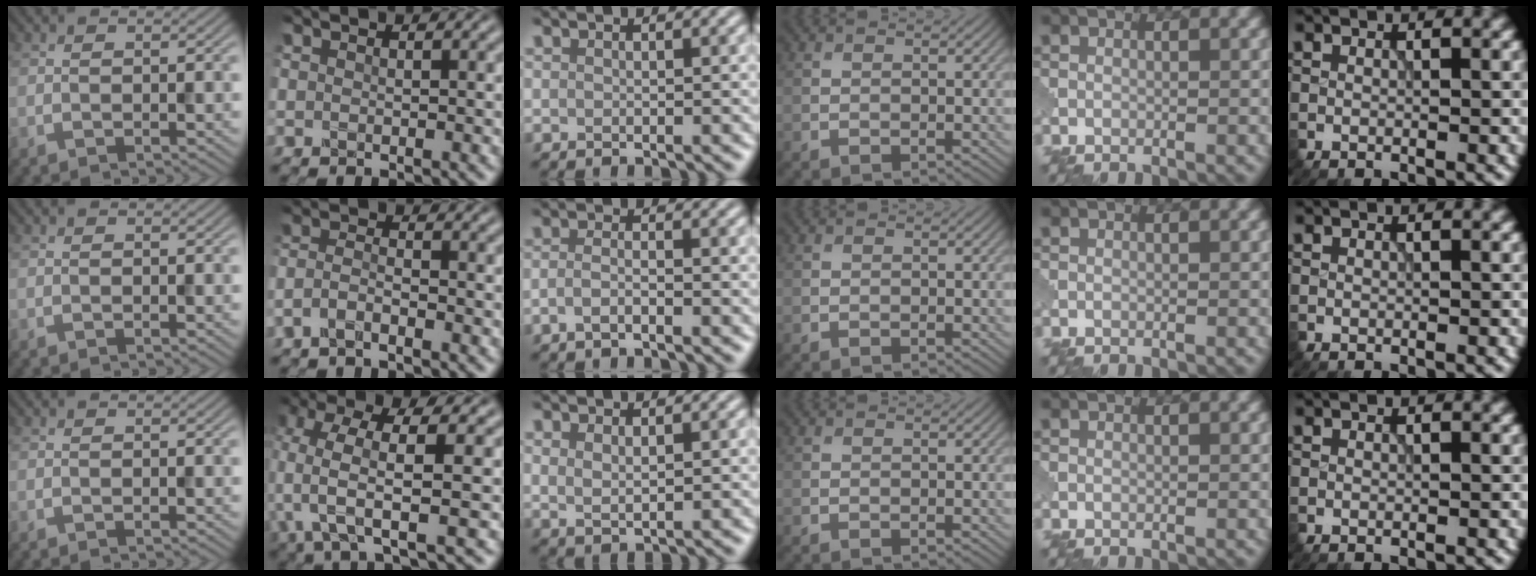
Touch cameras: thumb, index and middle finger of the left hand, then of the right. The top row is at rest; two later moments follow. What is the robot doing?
{"motion": "extract", "object": "pin"}